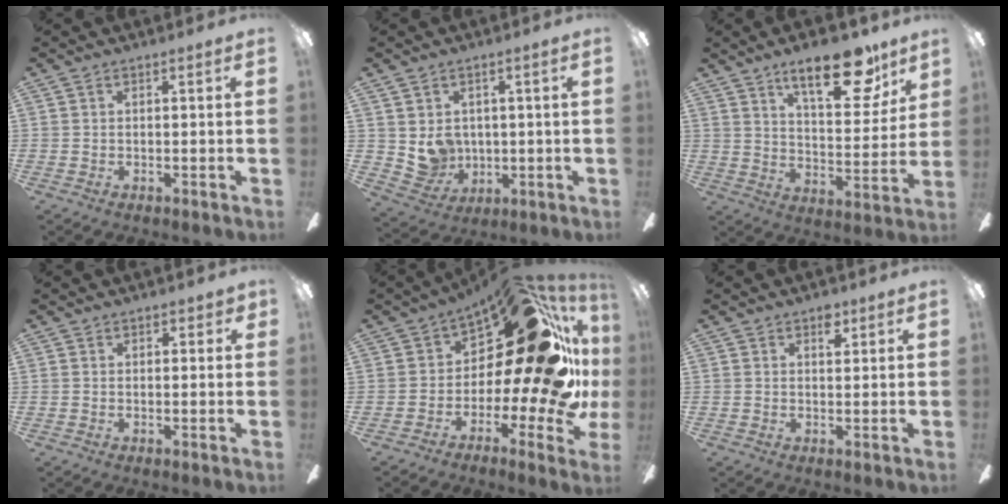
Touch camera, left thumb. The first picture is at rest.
{"total": 6.7, "force": [2.7, 5.8, 2.0], "torque": [-0.042, -0.015, 0.057]}
{"total": 18.6, "force": [12.6, 7.1, 11.7], "torque": [-0.168, -0.068, 0.204]}
{"total": 1.5, "force": [0.9, 1.0, 0.8], "torque": [-0.009, 0.000, 0.014]}
{"total": 25.8, "force": [7.5, 10.6, 22.3], "torque": [-0.281, -0.073, 0.129]}
{"total": 3.4, "force": [2.2, 1.8, 1.8], "torque": [-0.008, -0.009, 0.033]}